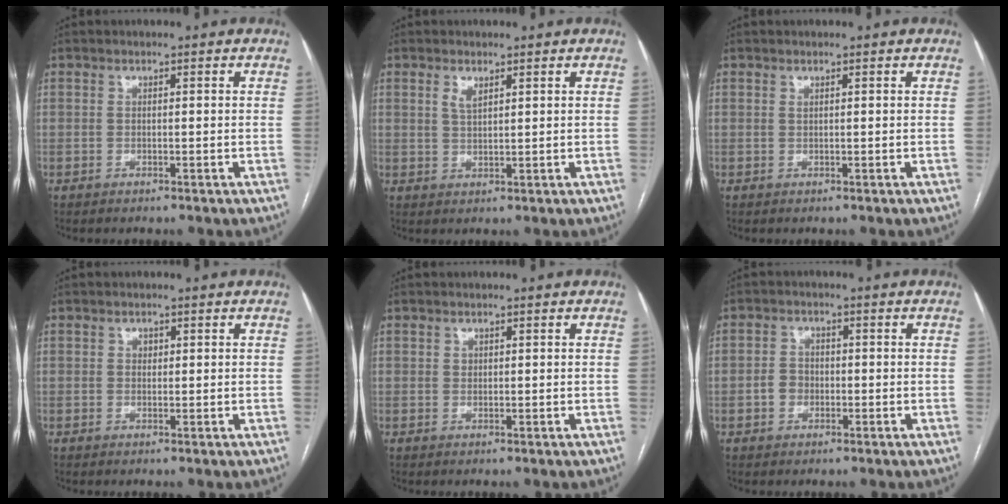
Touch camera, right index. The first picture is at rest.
{"total": 2.2, "force": [1.2, 0.8, 1.6], "torque": [-0.034, 0.001, 0.028]}
{"total": 0.0}
{"total": 0.7, "force": [0.2, 0.6, 0.4], "torque": [-0.003, 0.002, 0.002]}
{"total": 0.6, "force": [0.3, 0.5, 0.2], "torque": [0.002, 0.000, 0.003]}
{"total": 2.8, "force": [-0.7, 2.4, 1.3], "torque": [-0.021, 0.011, -0.012]}